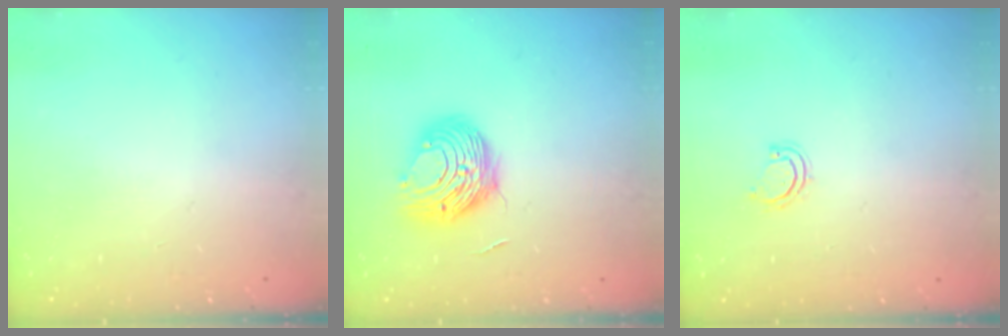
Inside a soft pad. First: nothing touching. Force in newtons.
{"total": 9.9, "press": 9.9, "slide": 0.7}
{"total": 3.3, "press": 3.3, "slide": 0.2}